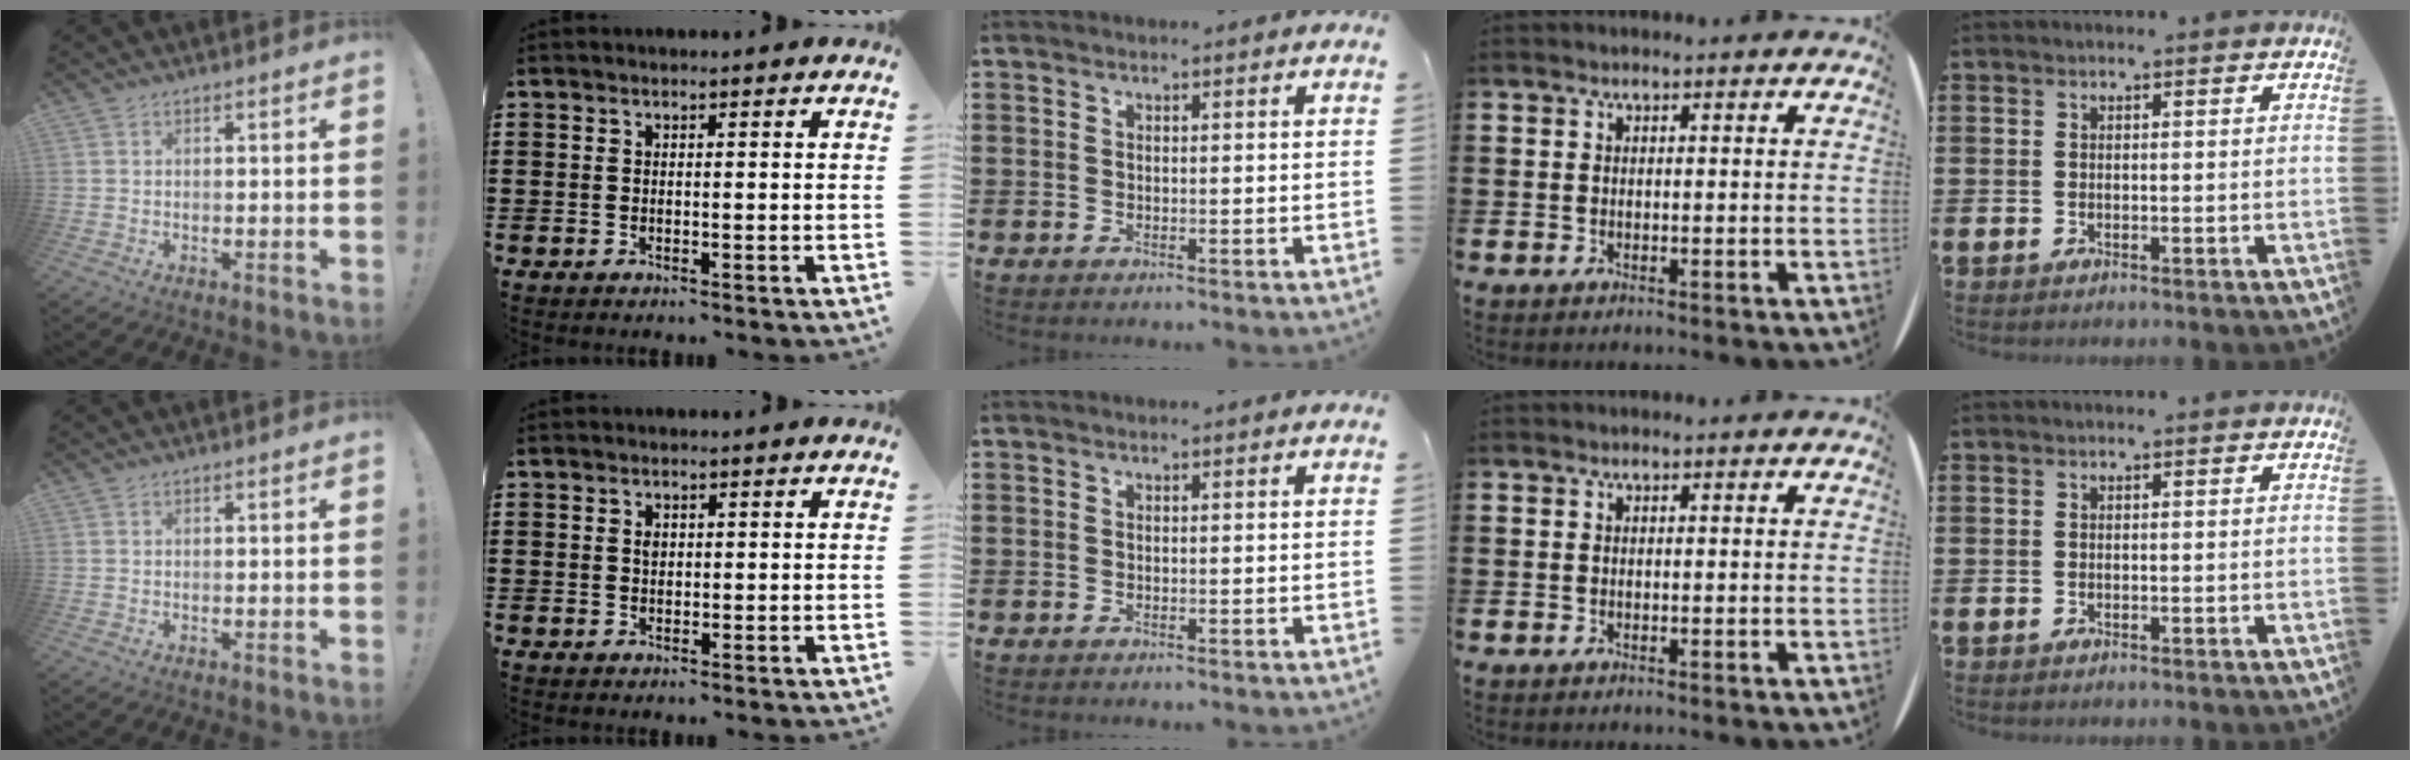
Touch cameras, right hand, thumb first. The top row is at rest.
{"index": {"total": 1.0, "force": [0.3, 0.7, 0.7], "torque": [-0.016, 0.003, 0.006]}}